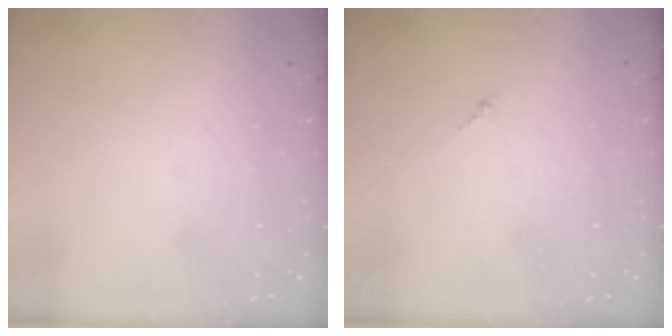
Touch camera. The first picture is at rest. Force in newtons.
{"total": 0.7, "press": 0.6, "slide": 0.4}